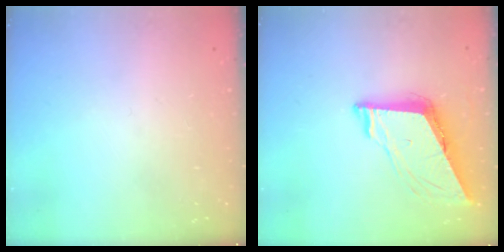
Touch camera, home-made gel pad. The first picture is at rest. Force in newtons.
{"total": 8.4, "press": 8.4, "slide": 0.9}